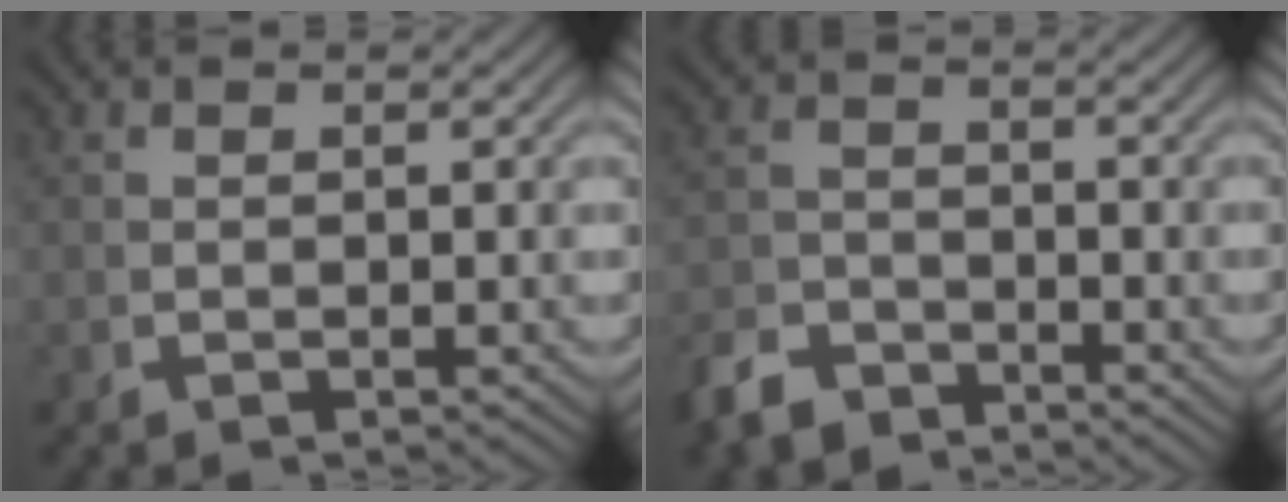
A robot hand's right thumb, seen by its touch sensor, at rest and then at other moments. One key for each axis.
{"total": 3.7, "fx": -3.4, "fy": 1.3, "fz": 0.4, "tx": 0.006, "ty": -0.010, "tz": -0.061}